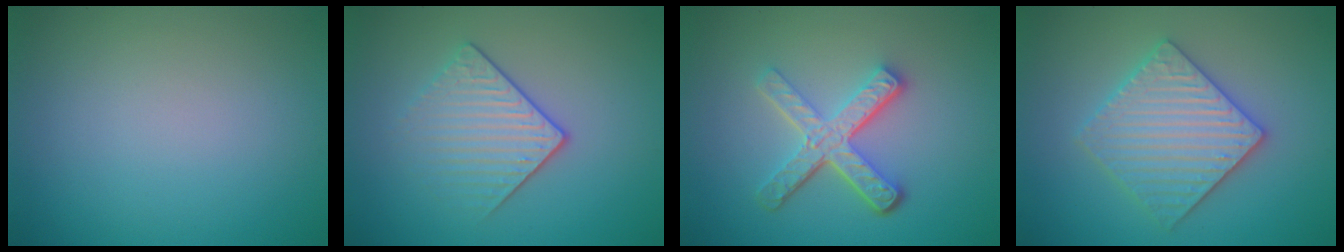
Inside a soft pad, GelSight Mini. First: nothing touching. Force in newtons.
{"total": 3.4, "press": 2.9, "slide": 1.9}
{"total": 5.1, "press": 3.5, "slide": 3.7}
{"total": 5.7, "press": 5.6, "slide": 1.1}